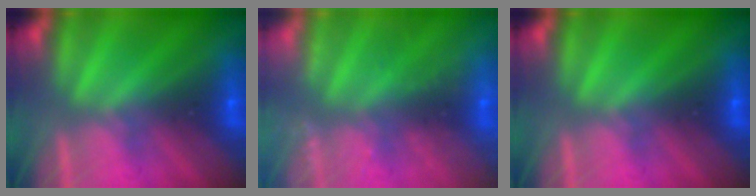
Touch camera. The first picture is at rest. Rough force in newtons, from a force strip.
{"total": 2.4}
{"total": 0.0}